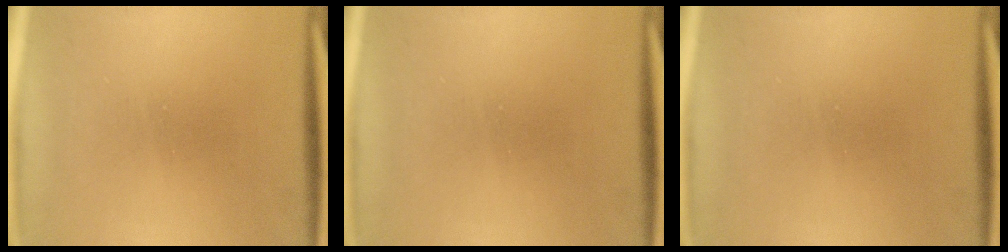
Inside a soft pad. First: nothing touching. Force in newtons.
{"total": 0.0}
{"total": 0.0}